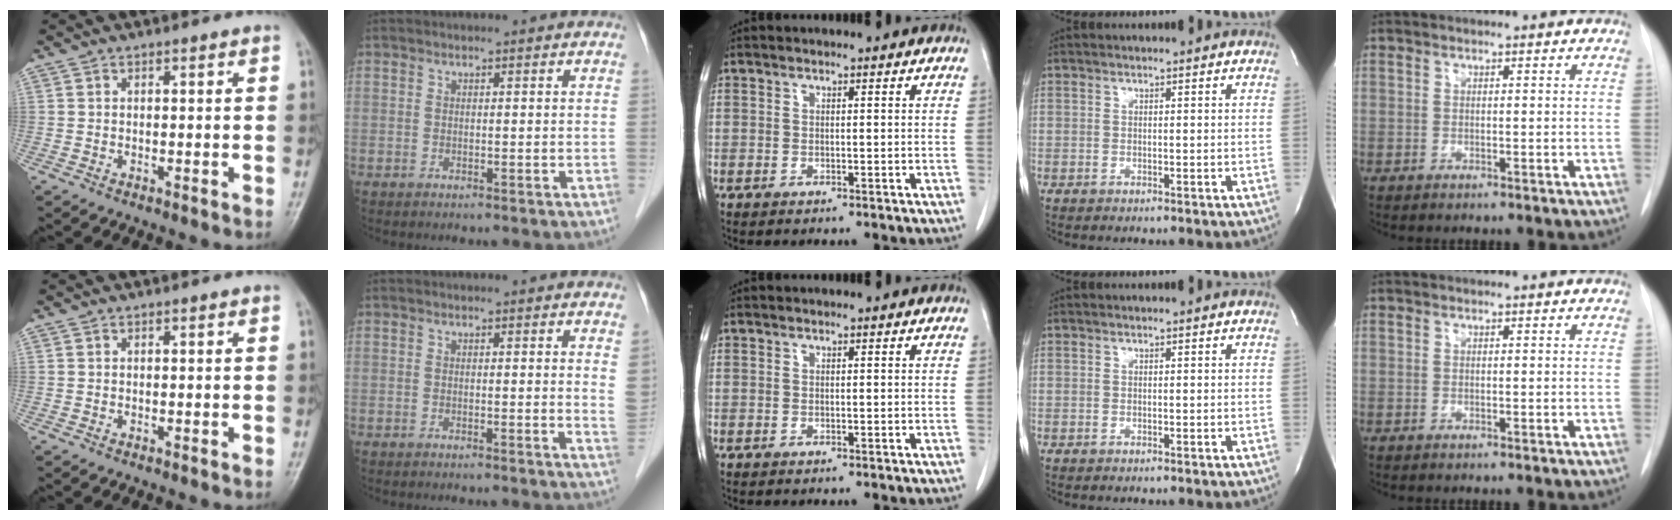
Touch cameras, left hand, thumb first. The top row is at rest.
{"index": {"total": 2.4, "force": [1.5, 0.2, 1.9], "torque": [-0.026, -0.005, 0.003]}}